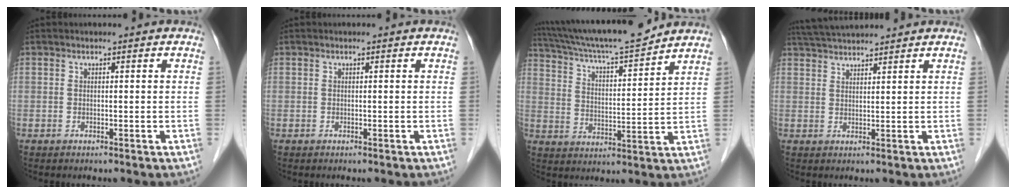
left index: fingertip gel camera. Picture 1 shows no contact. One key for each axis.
{"total": 0.0}
{"total": 16.6, "fx": 15.3, "fy": 0.2, "fz": 6.6, "tx": -0.122, "ty": 0.007, "tz": 0.247}
{"total": 6.7, "fx": 6.4, "fy": -0.2, "fz": 2.1, "tx": -0.043, "ty": 0.037, "tz": 0.109}